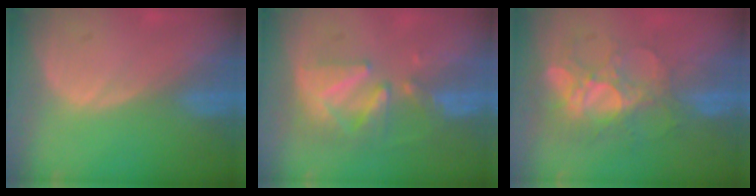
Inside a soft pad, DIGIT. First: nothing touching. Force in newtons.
{"total": 8.5, "press": 7.8, "slide": 3.4}
{"total": 9.8, "press": 8.6, "slide": 4.7}